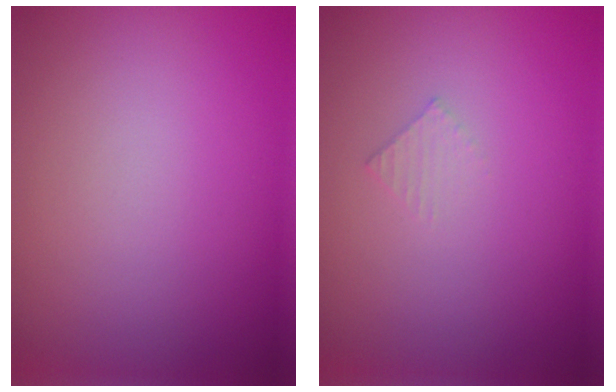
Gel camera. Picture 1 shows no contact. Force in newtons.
{"total": 0.8, "press": 0.8, "slide": 0.1}